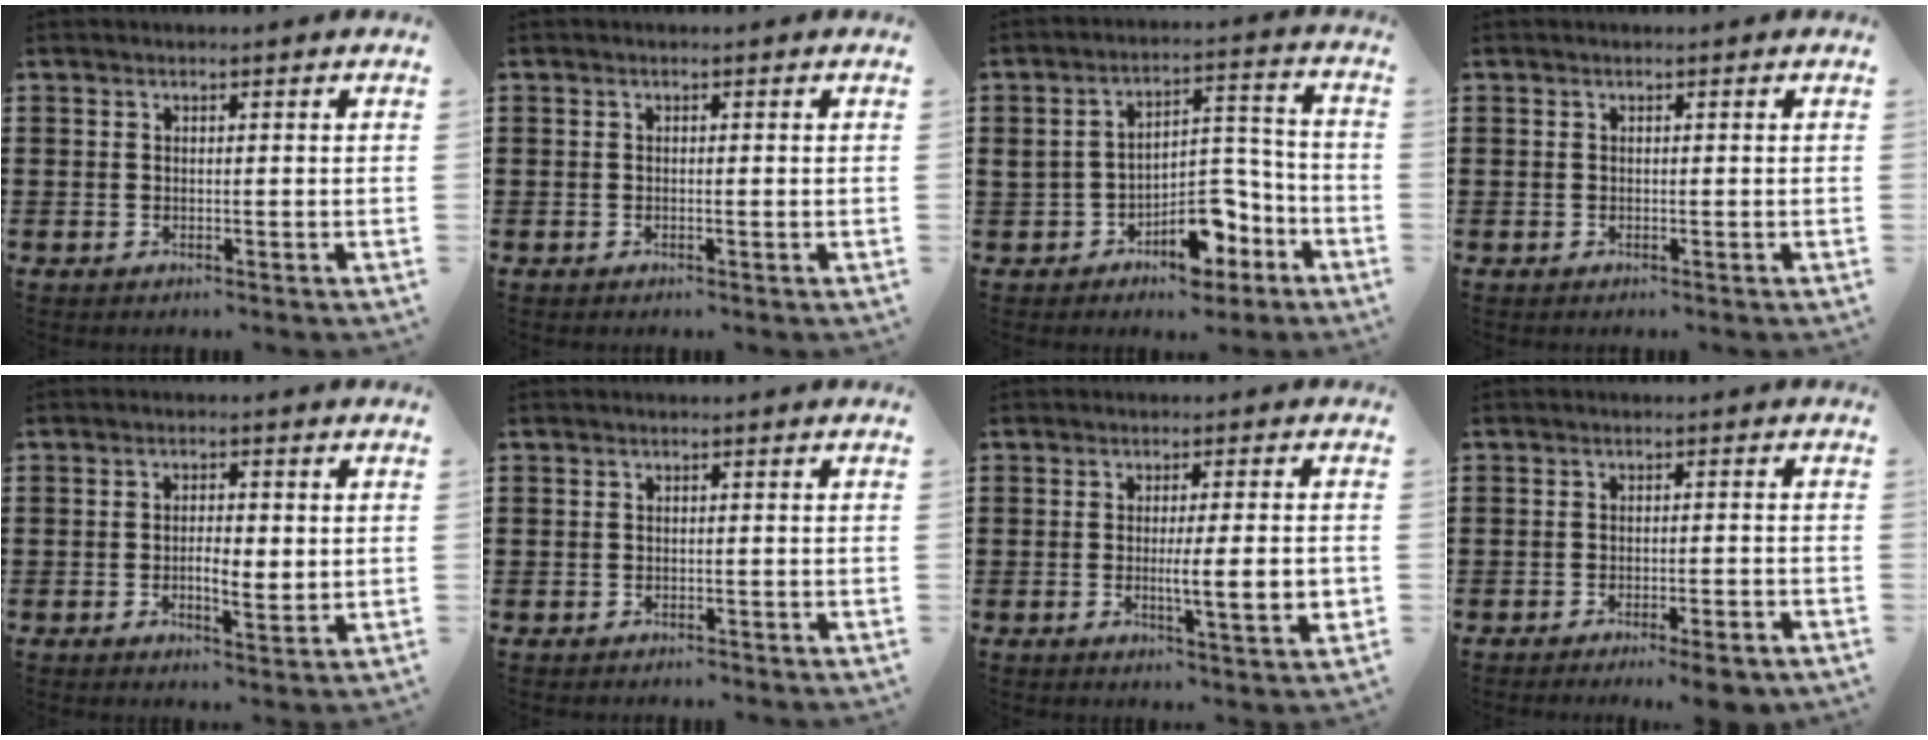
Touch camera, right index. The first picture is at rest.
{"total": 0.0}
{"total": 8.9, "force": [-5.3, 5.1, 4.9], "torque": [-0.067, 0.023, -0.092]}
{"total": 0.0}
{"total": 3.3, "force": [-0.3, 1.3, 3.0], "torque": [-0.057, 0.006, -0.006]}
{"total": 0.8, "force": [-0.7, 0.4, -0.1], "torque": [0.000, 0.004, -0.016]}
{"total": 6.7, "force": [-0.8, 0.7, 6.6], "torque": [-0.102, -0.010, -0.014]}
{"total": 2.9, "force": [-2.5, -0.1, 1.6], "torque": [-0.027, 0.000, -0.047]}